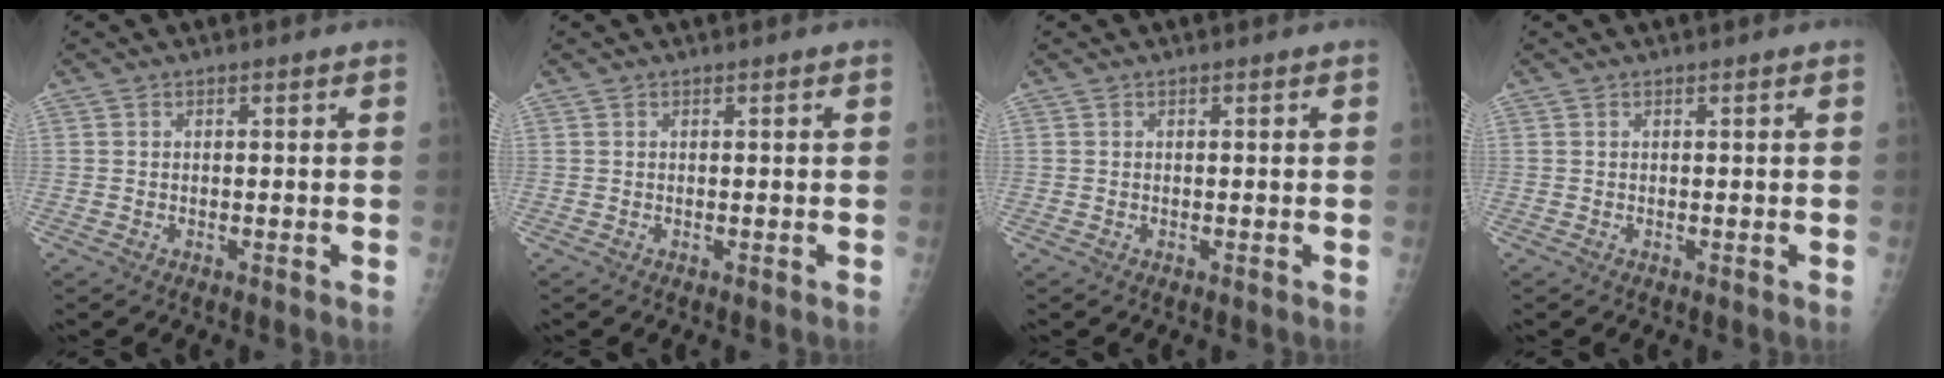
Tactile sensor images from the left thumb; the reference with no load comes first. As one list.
[{"total": 0.0}, {"total": 0.0}, {"total": 0.0}]